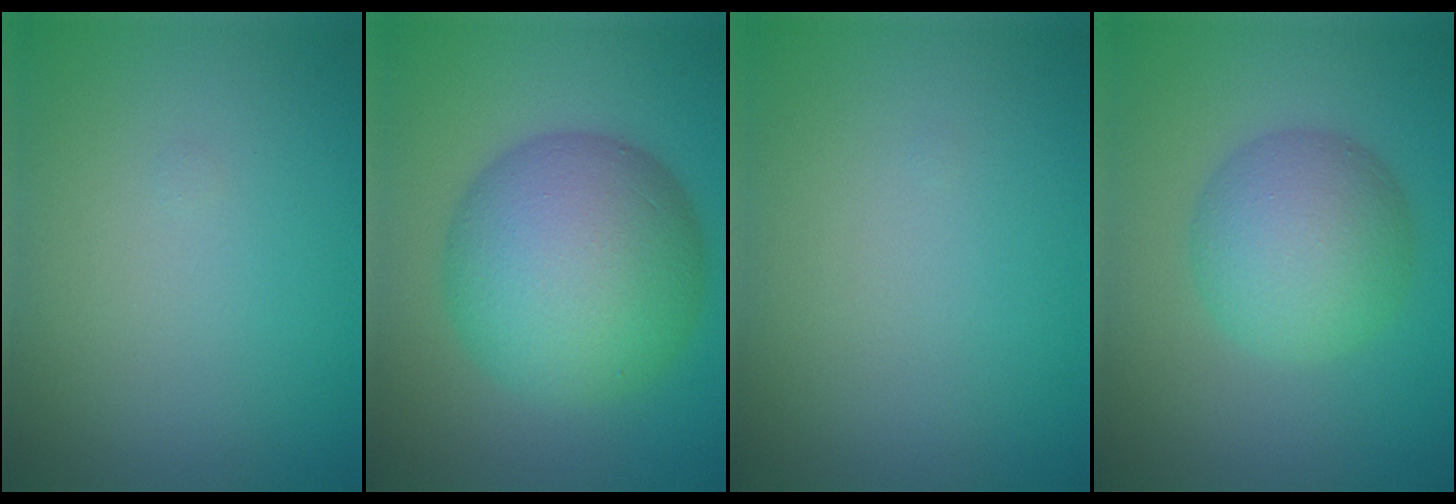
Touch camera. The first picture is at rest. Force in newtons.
{"total": 11.8, "press": 11.8, "slide": 0.2}
{"total": 0.0}
{"total": 6.1, "press": 6.1, "slide": 0.1}